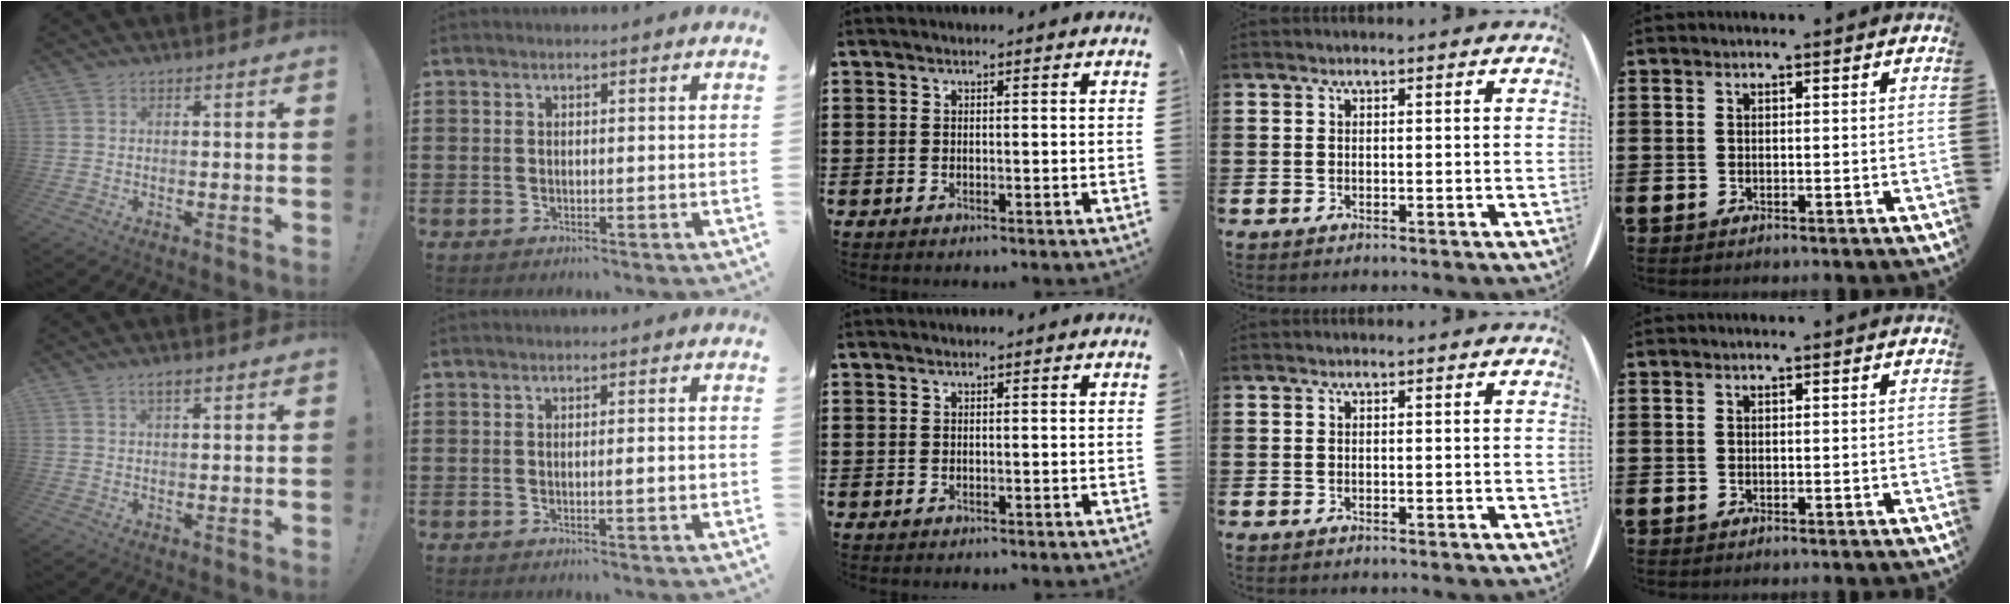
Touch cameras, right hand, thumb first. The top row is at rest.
{"thumb": {"total": 2.7, "force": [1.5, 1.0, 2.0], "torque": [-0.038, 0.001, 0.026]}, "index": {"total": 1.7, "force": [-0.3, 0.2, 1.7], "torque": [-0.029, -0.004, -0.005]}}